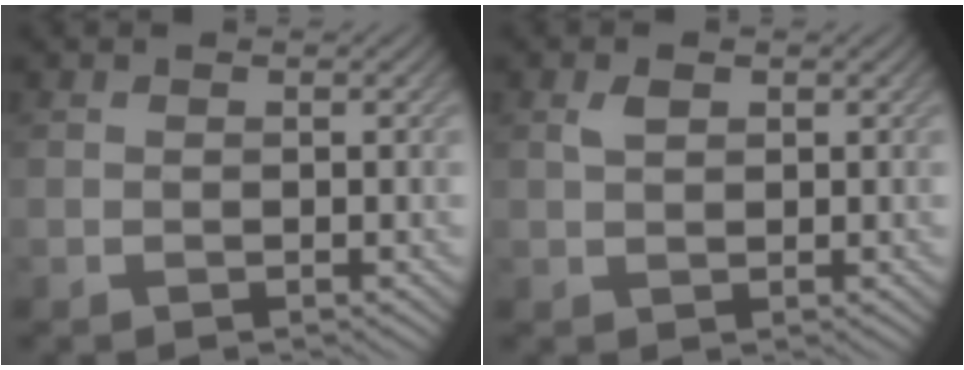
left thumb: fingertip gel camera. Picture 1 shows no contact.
{"total": 1.9, "force": [0.7, 1.1, 1.3], "torque": [-0.029, 0.002, 0.014]}